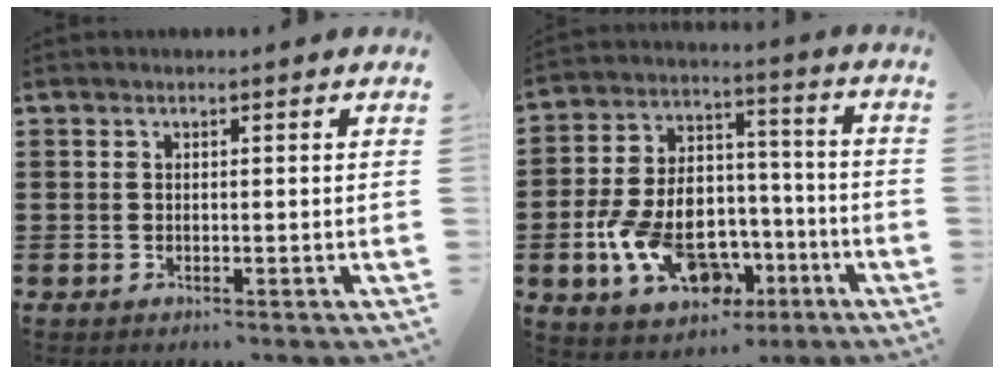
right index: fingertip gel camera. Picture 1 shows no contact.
{"total": 13.9, "force": [-4.5, 9.5, 9.1], "torque": [-0.193, 0.020, -0.071]}